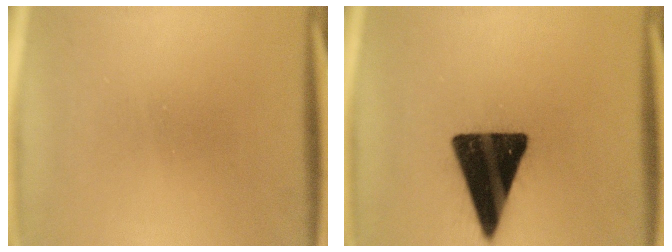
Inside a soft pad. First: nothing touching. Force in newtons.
{"total": 18.6}